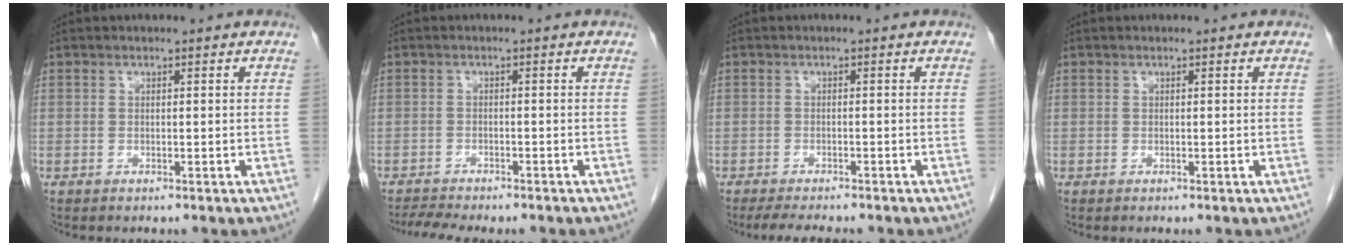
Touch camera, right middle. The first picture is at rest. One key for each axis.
{"total": 5.7, "fx": -5.3, "fy": 0.8, "fz": 2.2, "tx": -0.030, "ty": -0.005, "tz": -0.078}
{"total": 5.4, "fx": -4.6, "fy": 1.0, "fz": 2.6, "tx": -0.038, "ty": -0.010, "tz": -0.067}
{"total": 0.0}